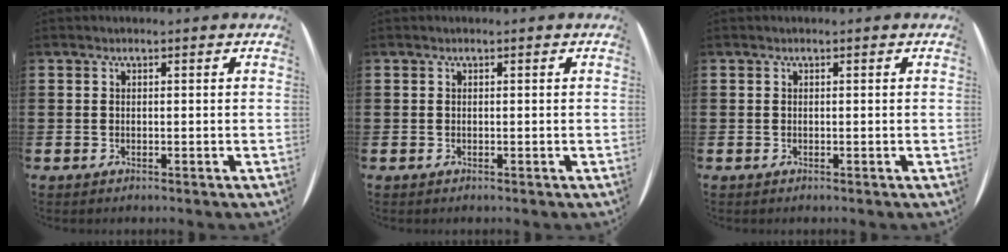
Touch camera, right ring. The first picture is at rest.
{"total": 0.0}
{"total": 0.0}